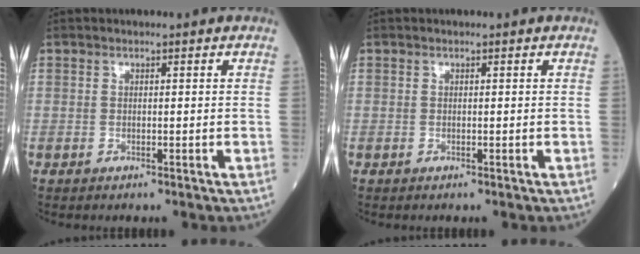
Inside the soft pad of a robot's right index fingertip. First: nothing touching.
{"total": 0.0}